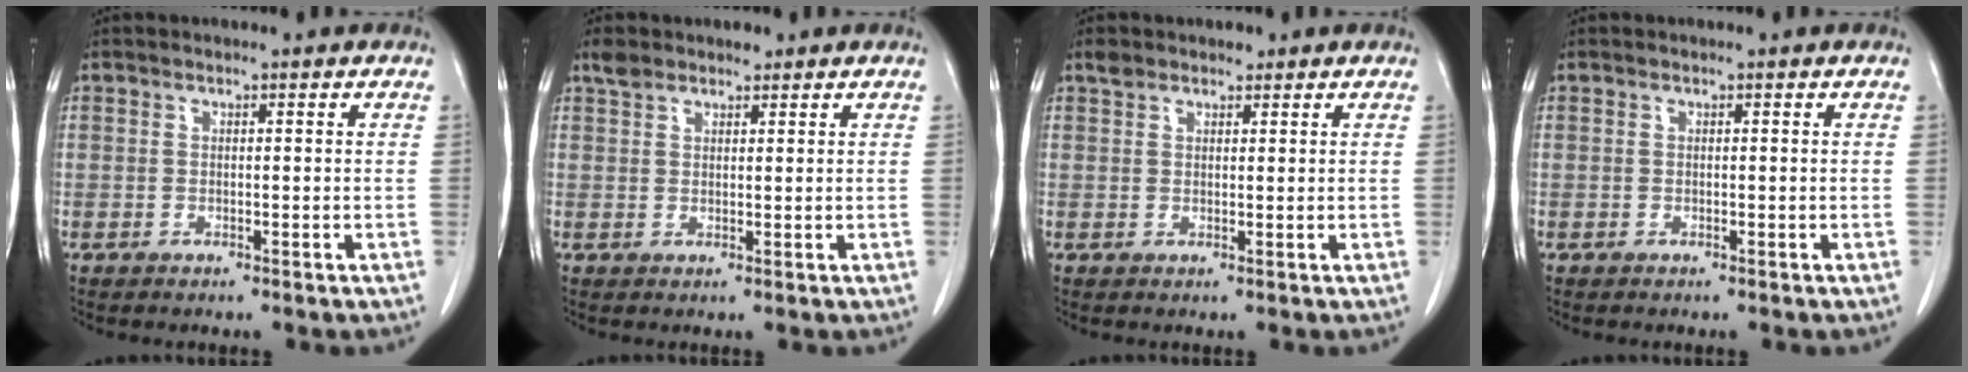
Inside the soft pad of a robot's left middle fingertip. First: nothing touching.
{"total": 2.8, "force": [2.3, 1.4, 0.8], "torque": [-0.019, 0.013, 0.041]}
{"total": 2.2, "force": [1.7, 1.3, 0.5], "torque": [-0.011, 0.010, 0.029]}
{"total": 0.0}